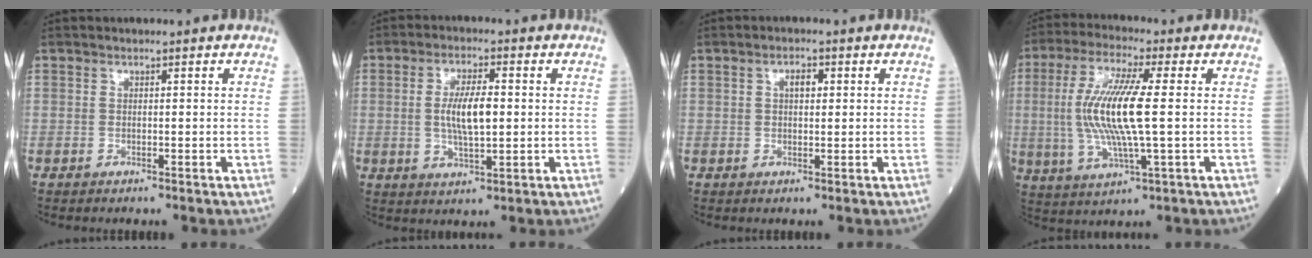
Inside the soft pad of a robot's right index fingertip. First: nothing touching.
{"total": 6.9, "force": [0.3, 1.8, 6.7], "torque": [-0.133, 0.001, 0.008]}
{"total": 2.2, "force": [0.7, 1.0, 1.8], "torque": [-0.034, 0.003, 0.011]}
{"total": 12.6, "force": [0.4, 1.5, 12.5], "torque": [-0.270, -0.001, 0.007]}